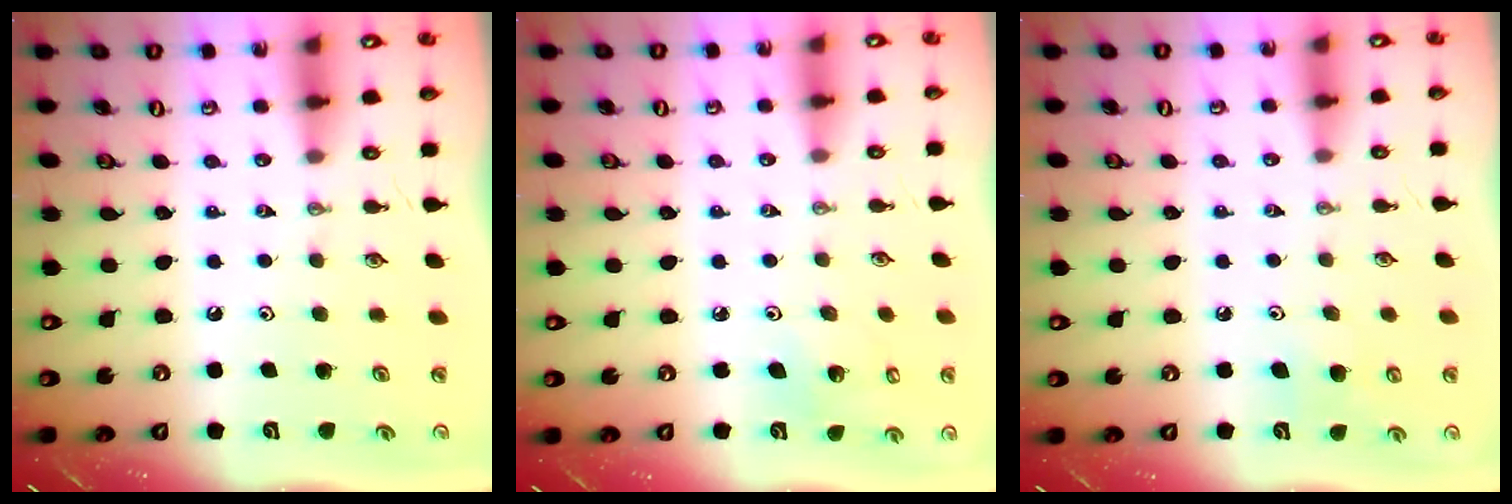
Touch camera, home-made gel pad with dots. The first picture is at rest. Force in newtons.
{"total": 3.8, "press": 3.6, "slide": 1.3}
{"total": 7.3, "press": 7.2, "slide": 1.4}